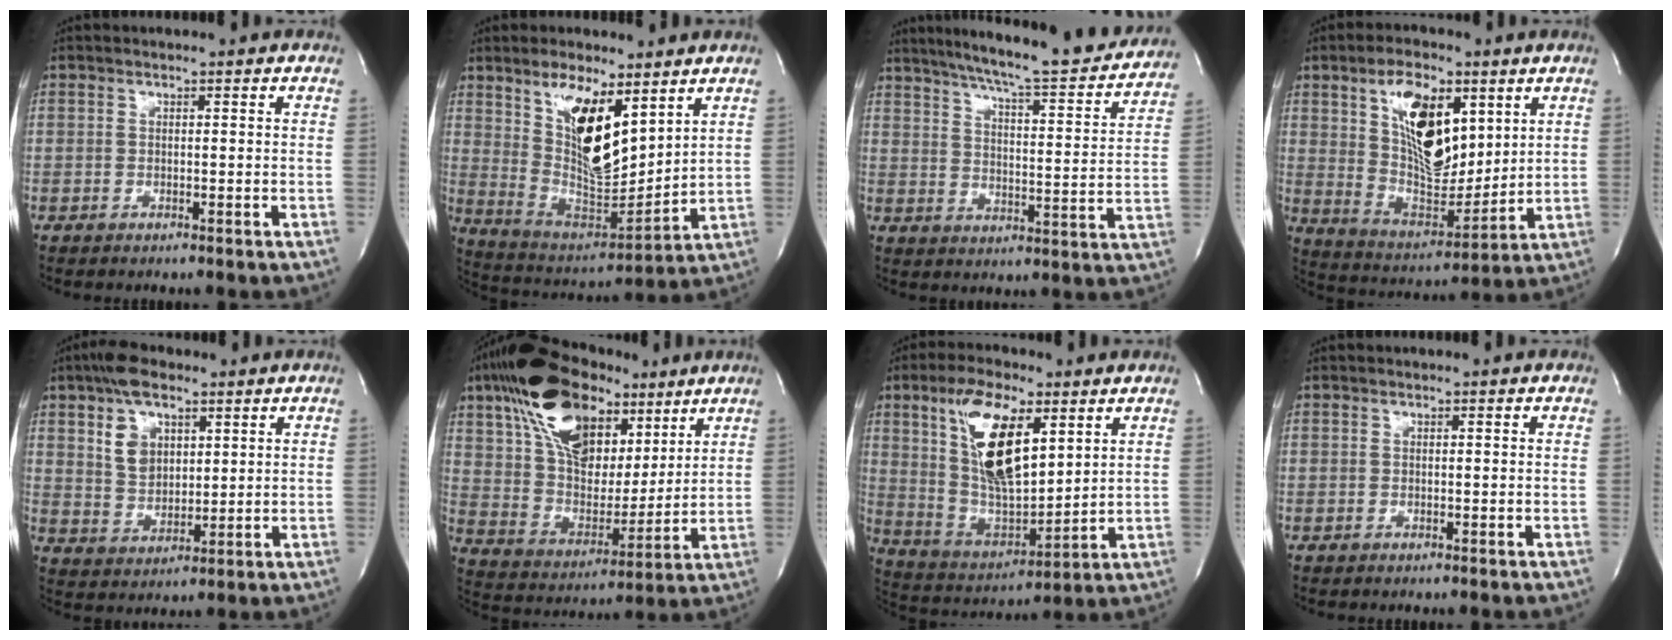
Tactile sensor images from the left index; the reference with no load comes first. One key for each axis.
{"total": 13.4, "fx": 6.4, "fy": 4.4, "fz": 11.0, "tx": -0.208, "ty": -0.008, "tz": 0.126}
{"total": 23.2, "fx": 20.7, "fy": 2.2, "fz": 10.4, "tx": -0.163, "ty": -0.038, "tz": 0.266}
{"total": 14.5, "fx": 5.6, "fy": 6.6, "fz": 11.6, "tx": -0.214, "ty": -0.002, "tz": 0.106}
{"total": 8.3, "fx": 4.4, "fy": 4.7, "fz": 5.2, "tx": -0.100, "ty": 0.008, "tz": 0.084}
{"total": 21.6, "fx": 11.9, "fy": 11.7, "fz": 13.7, "tx": -0.282, "ty": 0.041, "tz": 0.210}
{"total": 15.3, "fx": 6.2, "fy": 5.3, "fz": 13.0, "tx": -0.253, "ty": 0.000, "tz": 0.119}
{"total": 0.0}